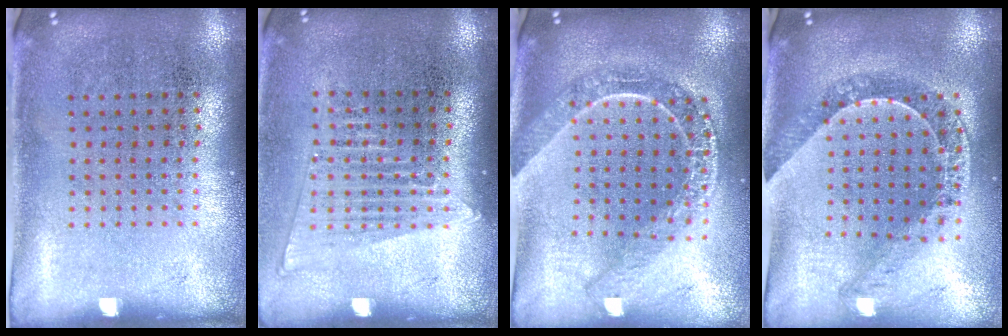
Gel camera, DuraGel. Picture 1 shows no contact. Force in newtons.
{"total": 1.4, "press": 1.3, "slide": 0.5}
{"total": 2.2, "press": 1.9, "slide": 1.1}
{"total": 1.2, "press": 1.1, "slide": 0.2}